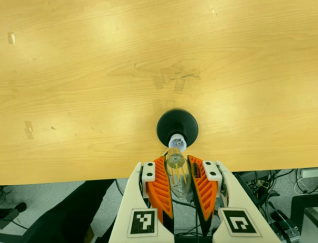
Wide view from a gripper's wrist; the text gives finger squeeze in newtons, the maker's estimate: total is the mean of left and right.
{"total": 22.5, "left": 25.4, "right": 19.6}